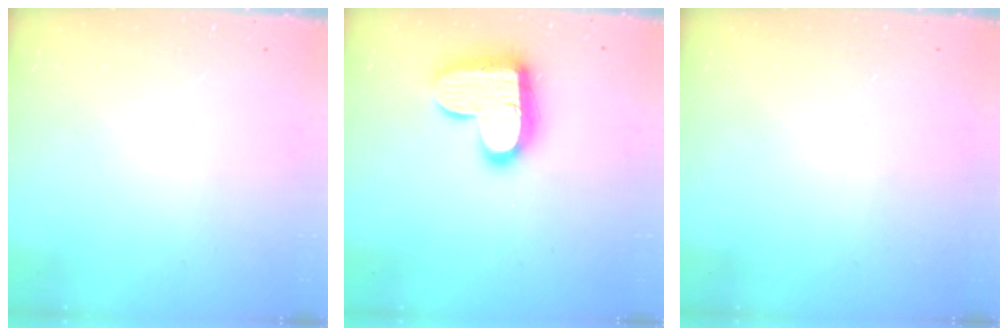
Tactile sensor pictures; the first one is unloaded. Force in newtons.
{"total": 16.9, "press": 16.8, "slide": 1.1}
{"total": 0.6, "press": 0.6, "slide": 0.2}